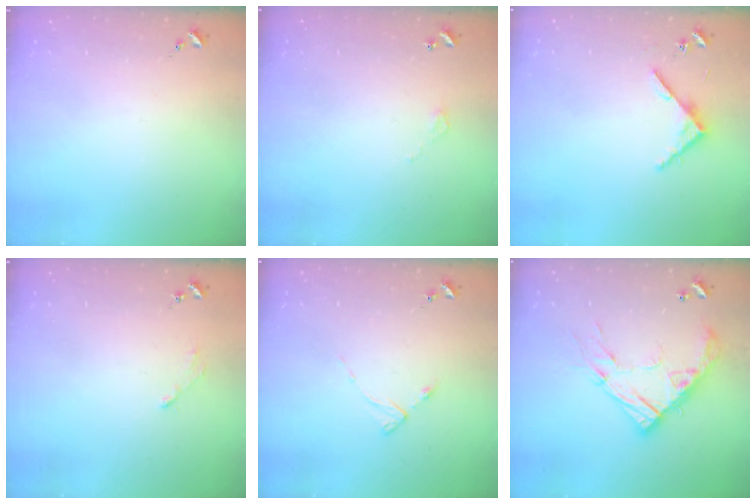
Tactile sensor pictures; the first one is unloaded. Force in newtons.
{"total": 2.8, "press": 2.8, "slide": 0.2}
{"total": 4.2, "press": 4.2, "slide": 0.4}
{"total": 2.9, "press": 2.9, "slide": 0.4}
{"total": 2.7, "press": 2.7, "slide": 0.4}
{"total": 18.0, "press": 17.9, "slide": 1.6}